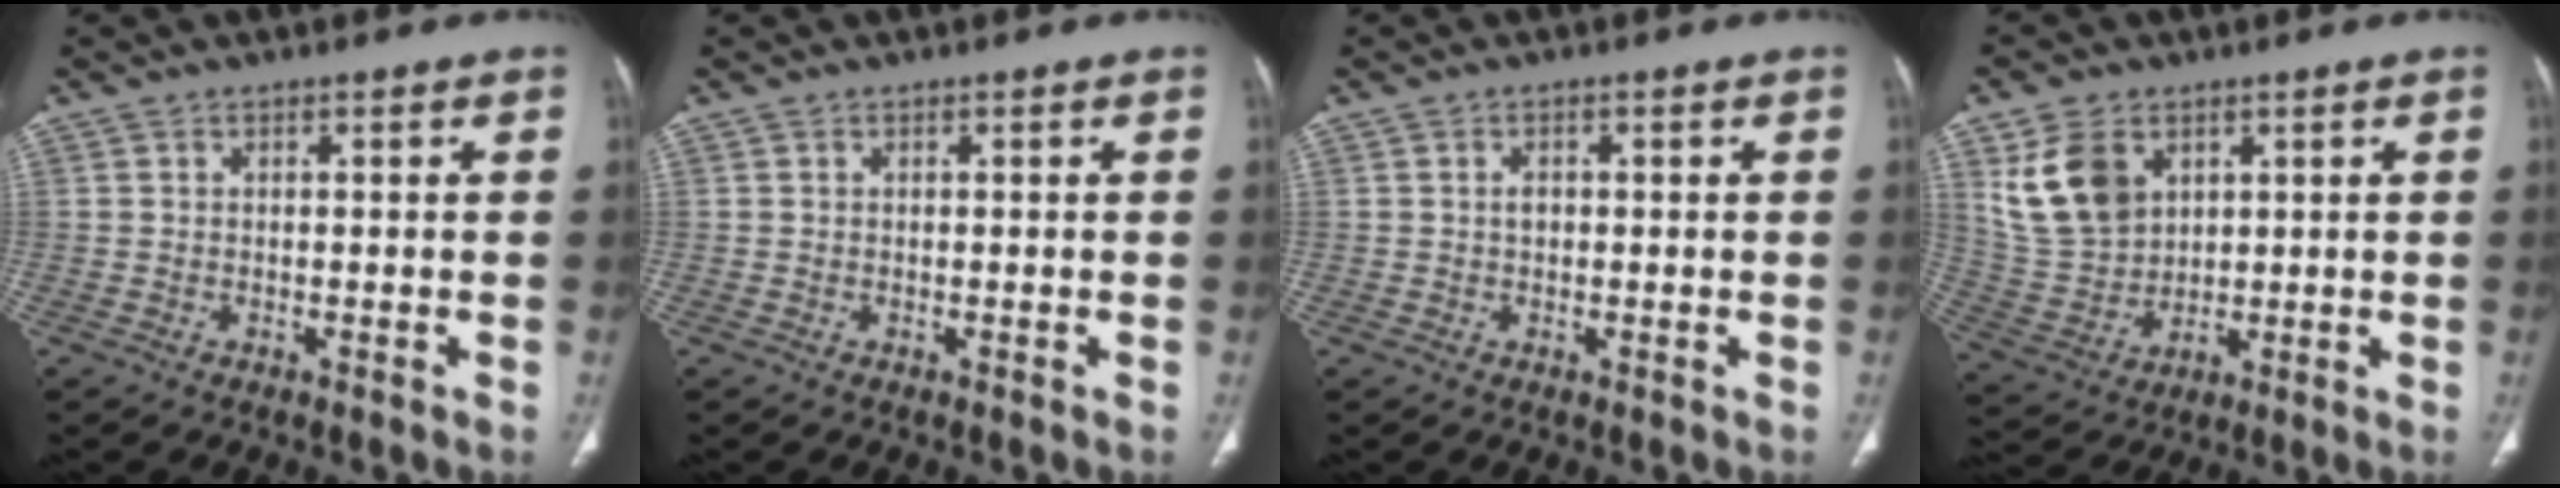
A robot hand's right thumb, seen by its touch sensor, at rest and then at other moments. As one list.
[{"total": 0.0}, {"total": 1.2, "force": [0.1, 0.9, 0.8], "torque": [-0.012, 0.003, 0.001]}, {"total": 11.4, "force": [4.6, 8.3, 6.3], "torque": [-0.106, -0.015, 0.107]}]